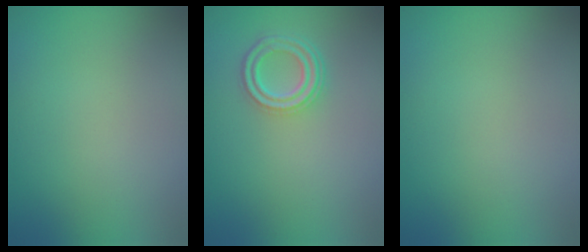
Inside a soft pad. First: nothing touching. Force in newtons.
{"total": 3.6, "press": 2.9, "slide": 2.2}
{"total": 0.0}